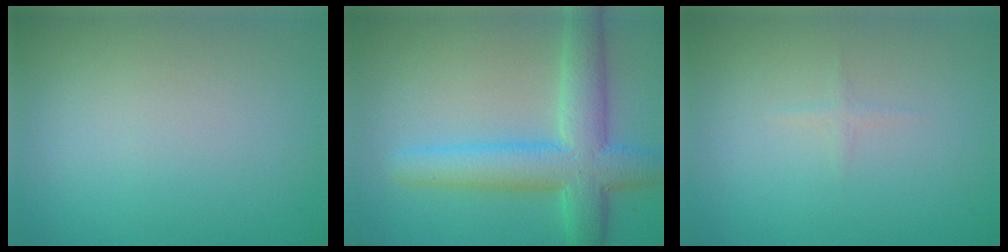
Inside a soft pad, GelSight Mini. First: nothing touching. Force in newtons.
{"total": 6.8, "press": 6.8, "slide": 0.2}
{"total": 0.6, "press": 0.6, "slide": 0.0}